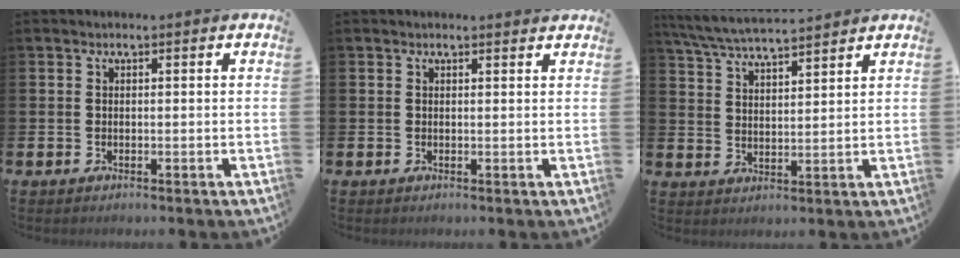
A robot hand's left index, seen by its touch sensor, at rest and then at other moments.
{"total": 0.5, "force": [0.5, 0.0, 0.1], "torque": [0.009, -0.005, 0.007]}
{"total": 5.9, "force": [5.7, 0.4, 1.5], "torque": [-0.051, -0.028, 0.103]}